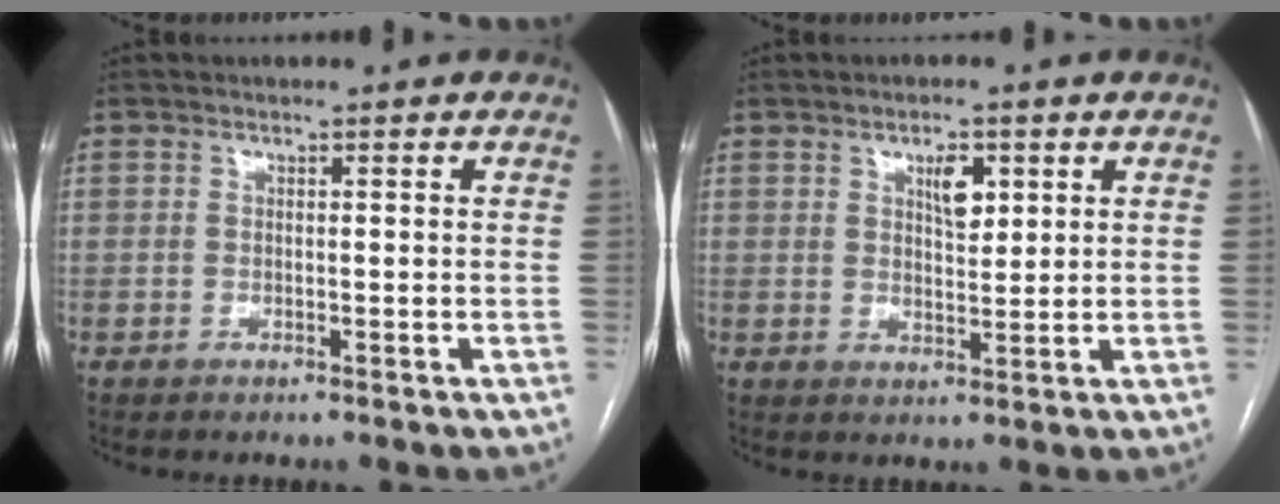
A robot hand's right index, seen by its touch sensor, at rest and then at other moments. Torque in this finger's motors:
{"motor_torque": [0.30, 0.30, 0.05, 0.03]}